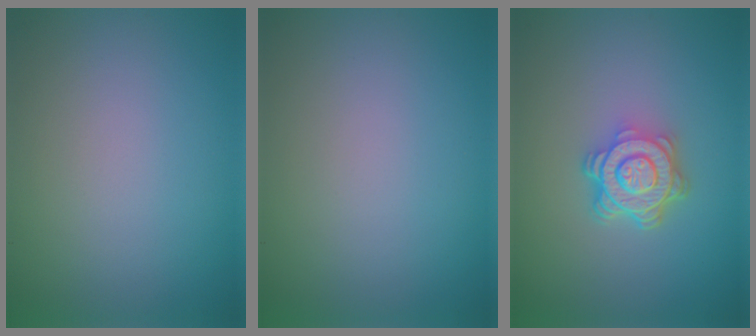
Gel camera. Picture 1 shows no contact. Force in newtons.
{"total": 0.0}
{"total": 4.9, "press": 3.8, "slide": 3.2}